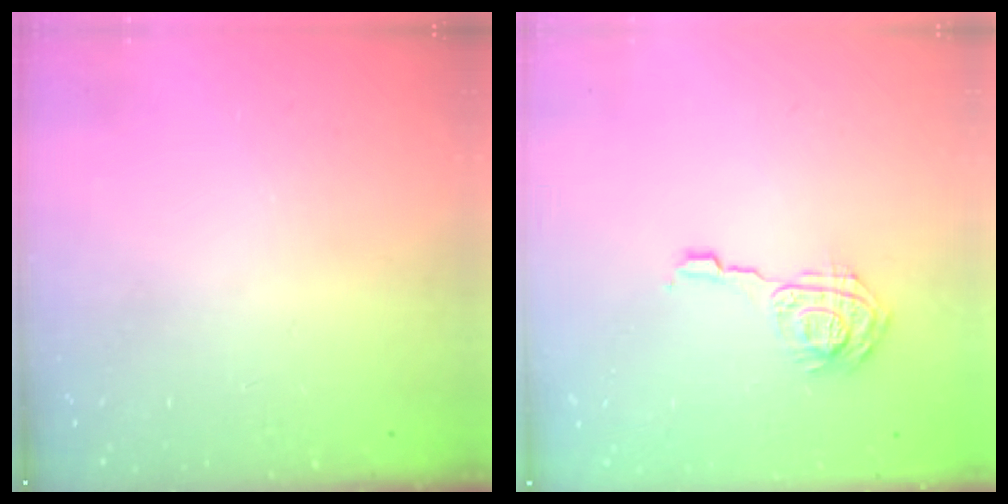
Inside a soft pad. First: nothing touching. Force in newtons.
{"total": 9.7, "press": 9.7, "slide": 0.5}